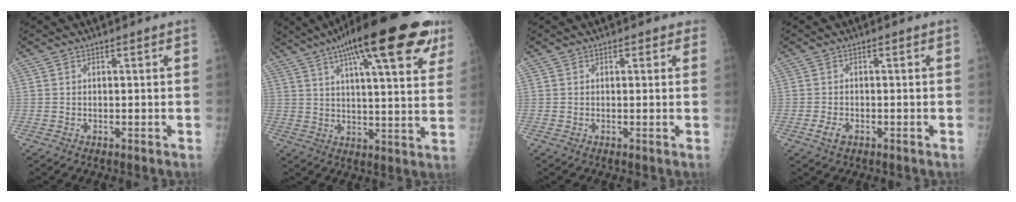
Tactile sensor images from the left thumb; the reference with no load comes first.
{"total": 25.2, "force": [14.2, 6.5, 19.7], "torque": [-0.273, -0.009, 0.192]}
{"total": 1.4, "force": [0.9, 1.1, 0.4], "torque": [0.014, -0.002, 0.004]}
{"total": 2.4, "force": [-1.1, 1.5, 1.5], "torque": [-0.027, 0.001, -0.020]}